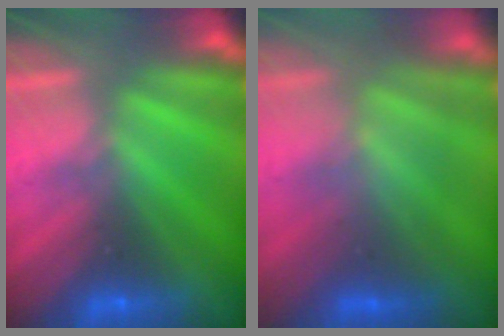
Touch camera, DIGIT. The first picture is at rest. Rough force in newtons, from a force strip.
{"total": 3.9}